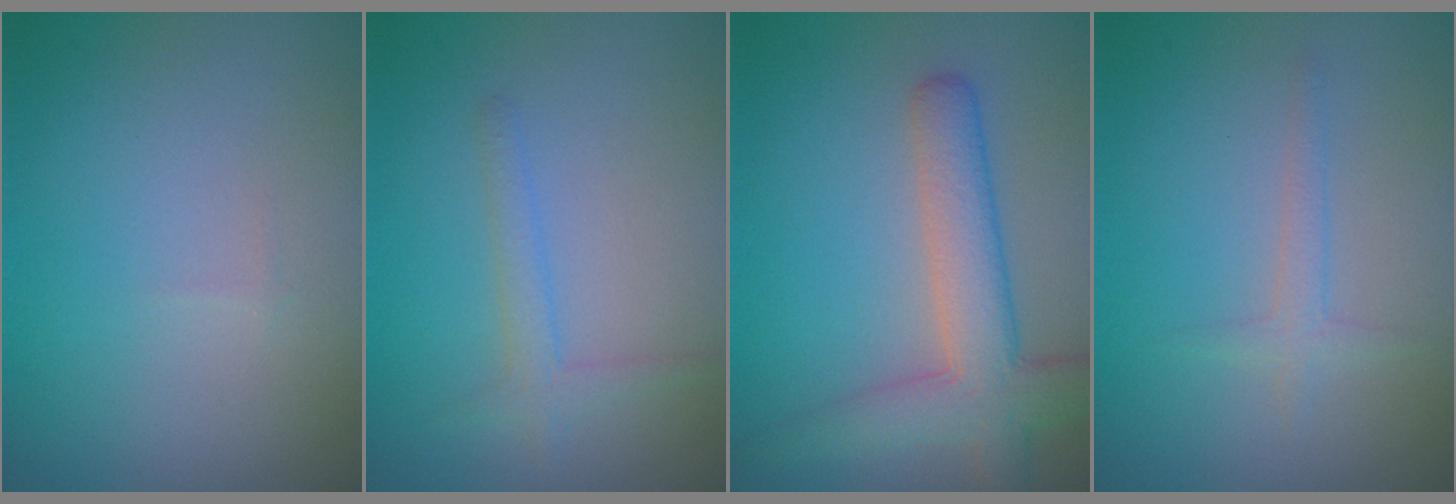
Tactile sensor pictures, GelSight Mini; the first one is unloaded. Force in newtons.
{"total": 1.6, "press": 1.6, "slide": 0.1}
{"total": 4.9, "press": 4.9, "slide": 0.2}
{"total": 1.2, "press": 1.2, "slide": 0.1}